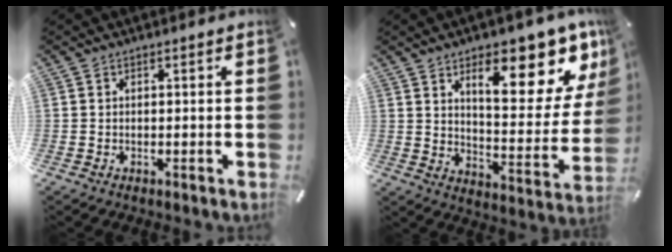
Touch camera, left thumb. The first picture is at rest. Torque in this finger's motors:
{"motor_torque": [2.67, 2.34, 1.76, -1.01, 0.14]}